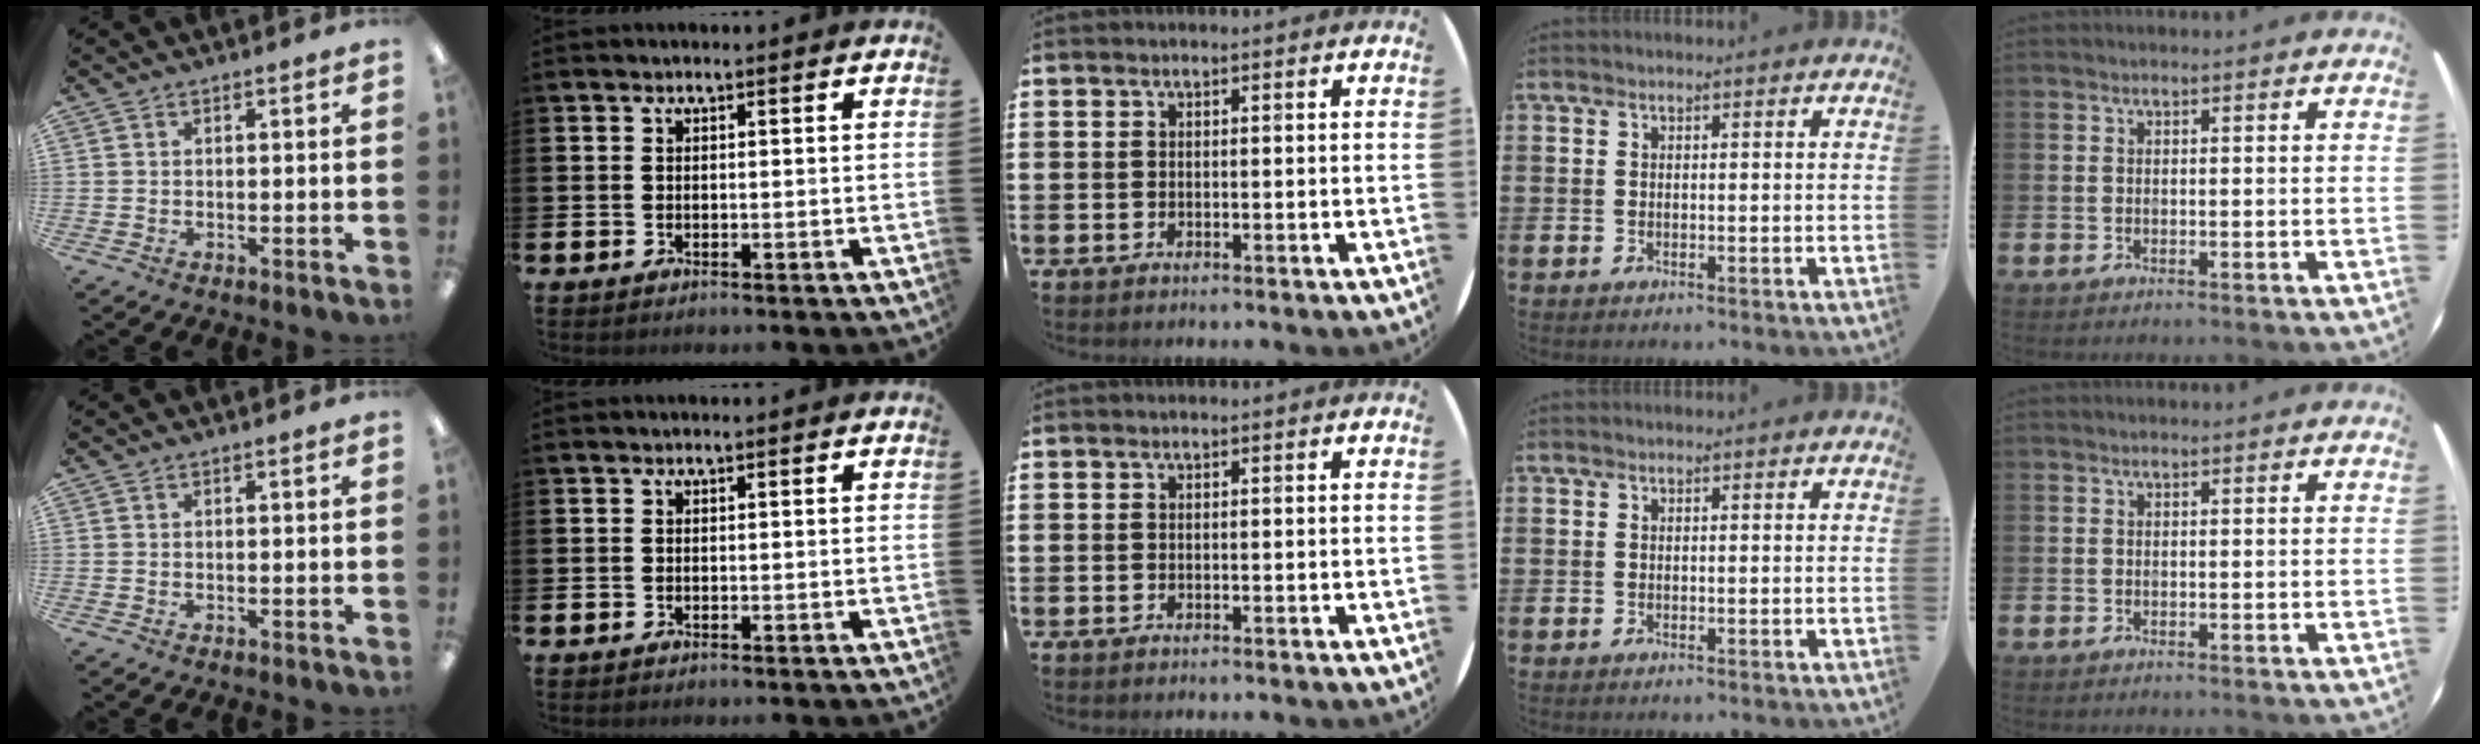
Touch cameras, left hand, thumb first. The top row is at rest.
{}